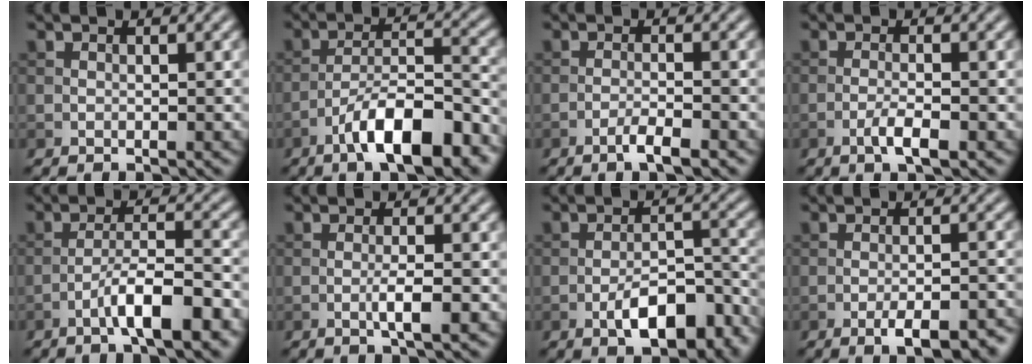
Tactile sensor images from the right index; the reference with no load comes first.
{"total": 9.5, "force": [-5.9, 2.7, 7.0], "torque": [-0.107, 0.012, -0.101]}
{"total": 2.4, "force": [-1.5, 0.4, 1.9], "torque": [-0.030, 0.005, -0.034]}
{"total": 2.5, "force": [-1.2, 0.5, 2.1], "torque": [-0.039, 0.004, -0.025]}
{"total": 6.6, "force": [-3.5, 1.2, 5.4], "torque": [-0.089, 0.012, -0.061]}
{"total": 2.5, "force": [-0.8, 0.3, 2.4], "torque": [-0.040, 0.004, -0.017]}
{"total": 7.0, "force": [-3.8, 2.8, 5.1], "torque": [-0.079, 0.007, -0.058]}
{"total": 5.5, "force": [-3.3, 1.5, 4.2], "torque": [-0.065, 0.000, -0.042]}